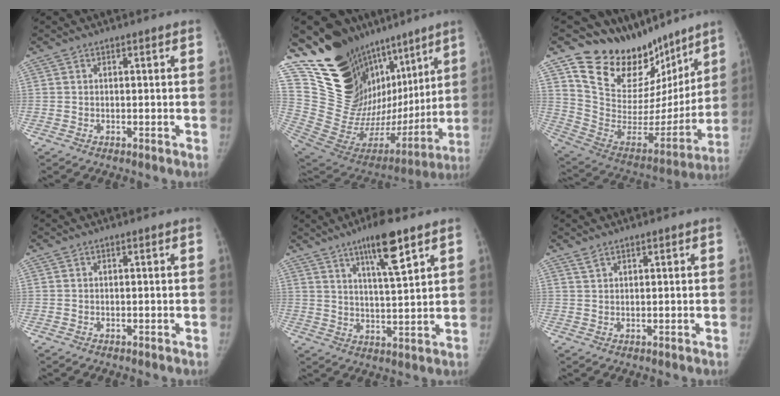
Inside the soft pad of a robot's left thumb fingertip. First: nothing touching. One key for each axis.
{"total": 32.9, "fx": 17.7, "fy": 18.9, "fz": 20.3, "tx": -0.290, "ty": -0.048, "tz": 0.316}
{"total": 23.8, "fx": 18.4, "fy": 12.4, "fz": 8.4, "tx": -0.080, "ty": -0.107, "tz": 0.302}
{"total": 0.0}
{"total": 9.9, "fx": 6.0, "fy": 1.6, "fz": 7.6, "tx": -0.124, "ty": -0.032, "tz": 0.103}
{"total": 1.4, "fx": 1.2, "fy": 0.5, "fz": 0.5, "tx": -0.004, "ty": -0.001, "tz": 0.024}